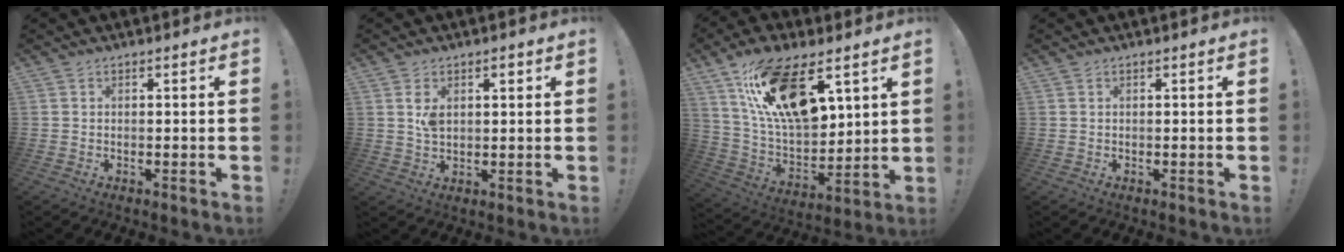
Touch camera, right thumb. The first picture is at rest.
{"total": 4.0, "force": [1.3, 2.3, 3.0], "torque": [-0.052, 0.002, 0.020]}
{"total": 20.8, "force": [10.6, 10.0, 14.8], "torque": [-0.271, -0.050, 0.188]}
{"total": 0.0}